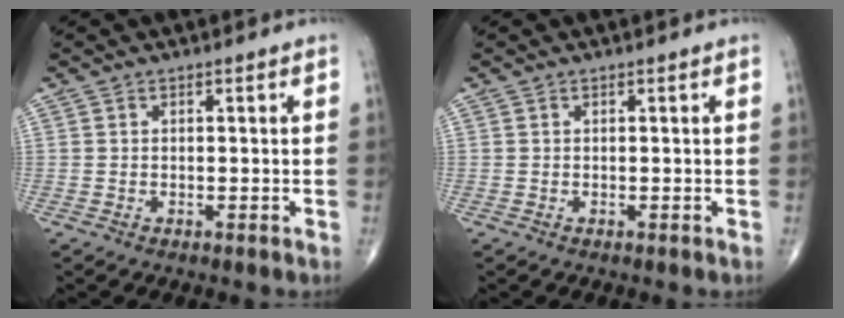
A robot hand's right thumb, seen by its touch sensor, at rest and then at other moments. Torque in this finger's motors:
{"motor_torque": [0.00, 0.00, 0.00, 0.00, 0.00]}